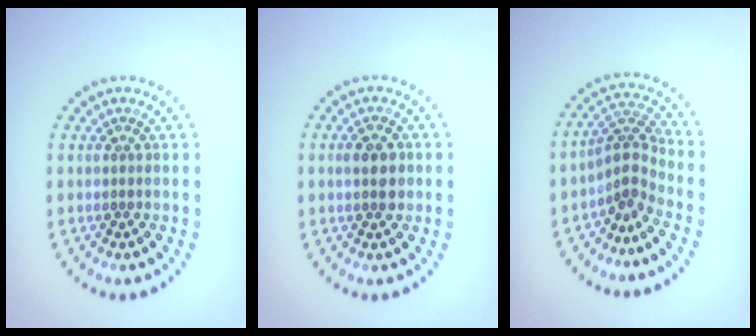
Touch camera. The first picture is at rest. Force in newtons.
{"total": 2.8, "press": 2.8, "slide": 0.2}
{"total": 2.9, "press": 1.9, "slide": 2.2}